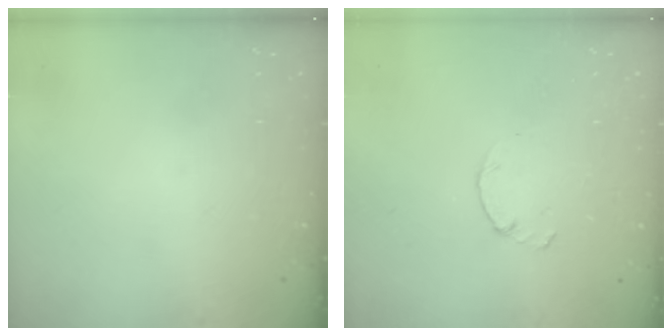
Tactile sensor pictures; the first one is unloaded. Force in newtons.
{"total": 0.9, "press": 0.8, "slide": 0.3}